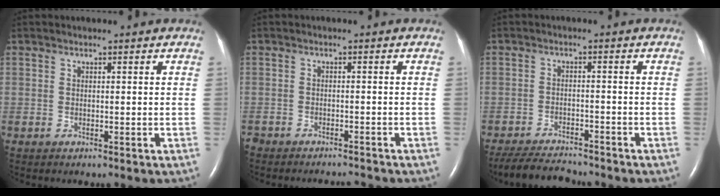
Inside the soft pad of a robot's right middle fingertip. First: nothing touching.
{"total": 4.5, "force": [-4.4, 0.4, 0.4], "torque": [-0.002, -0.010, -0.069]}
{"total": 8.4, "force": [-7.9, 1.2, 2.5], "torque": [-0.045, -0.011, -0.126]}